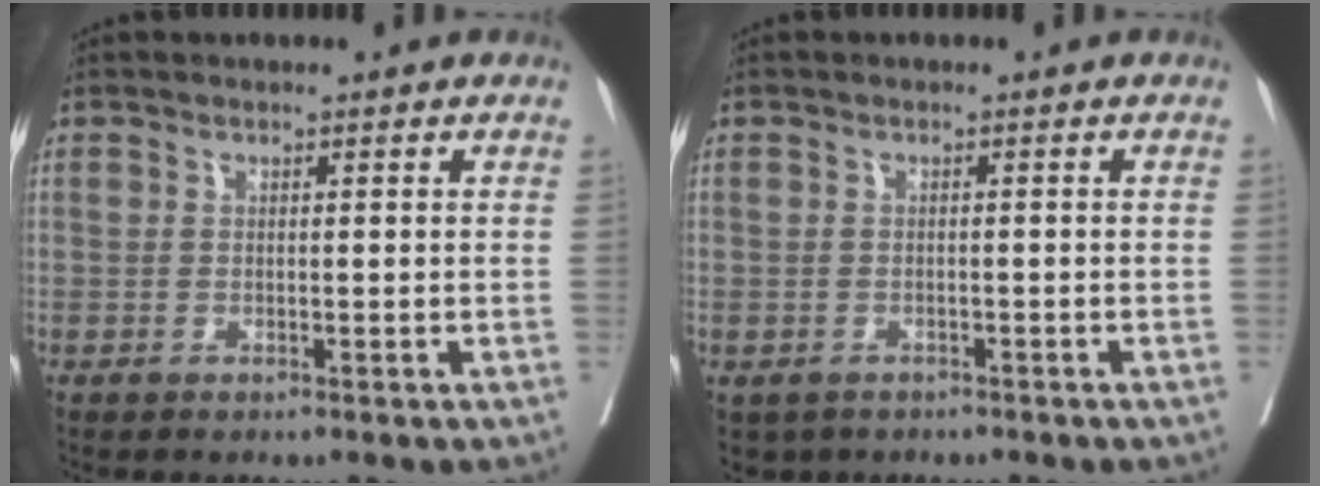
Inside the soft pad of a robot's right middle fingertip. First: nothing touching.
{"total": 3.6, "force": [-2.6, 2.3, 0.8], "torque": [-0.011, 0.000, -0.034]}